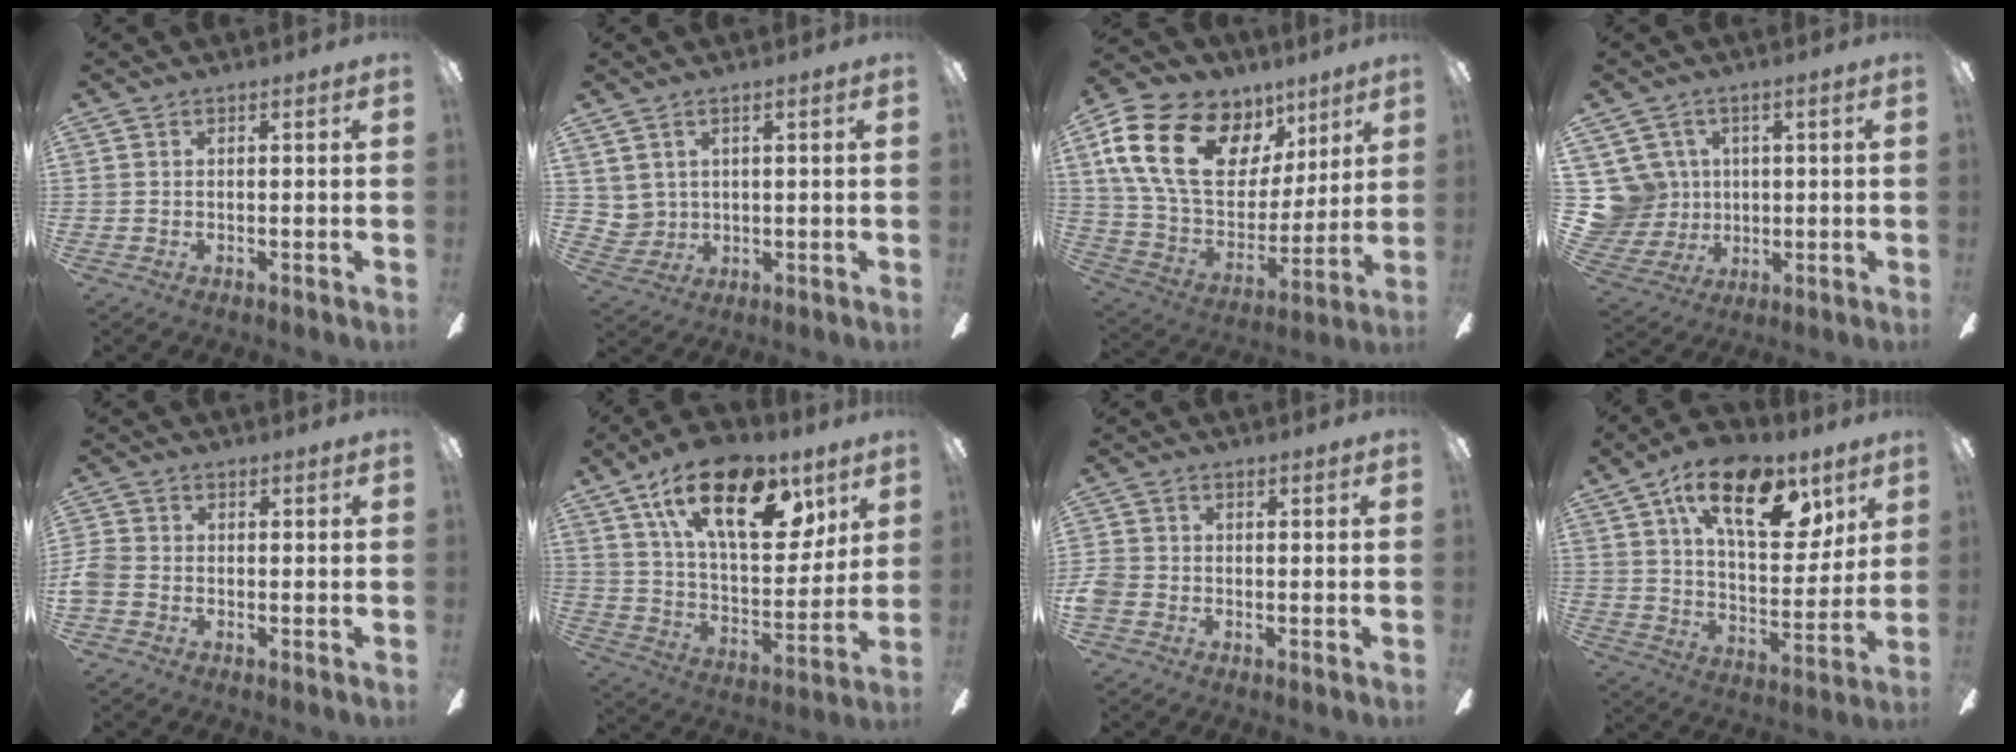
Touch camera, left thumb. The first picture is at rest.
{"total": 3.7, "force": [2.3, 2.8, 0.4], "torque": [-0.021, -0.004, 0.045]}
{"total": 23.8, "force": [10.6, 15.7, 14.5], "torque": [-0.262, -0.032, 0.198]}
{"total": 10.0, "force": [2.6, 9.4, 1.8], "torque": [-0.083, -0.012, 0.060]}
{"total": 3.1, "force": [-1.3, 2.3, 1.7], "torque": [-0.030, 0.010, -0.023]}
{"total": 24.6, "force": [12.8, 12.1, 17.2], "torque": [-0.260, -0.049, 0.217]}
{"total": 2.9, "force": [-1.3, 2.3, 1.3], "torque": [-0.026, 0.008, -0.026]}
{"total": 22.0, "force": [11.6, 10.9, 15.2], "torque": [-0.228, -0.043, 0.192]}